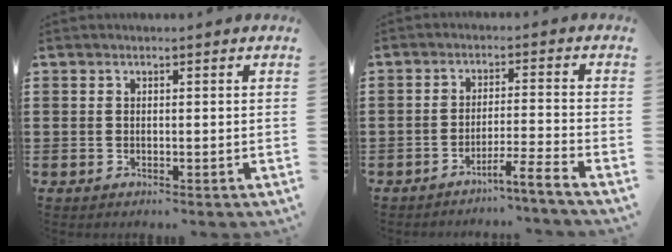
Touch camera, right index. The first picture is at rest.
{"total": 4.3, "force": [-3.7, -1.0, 1.9], "torque": [-0.031, -0.014, -0.072]}